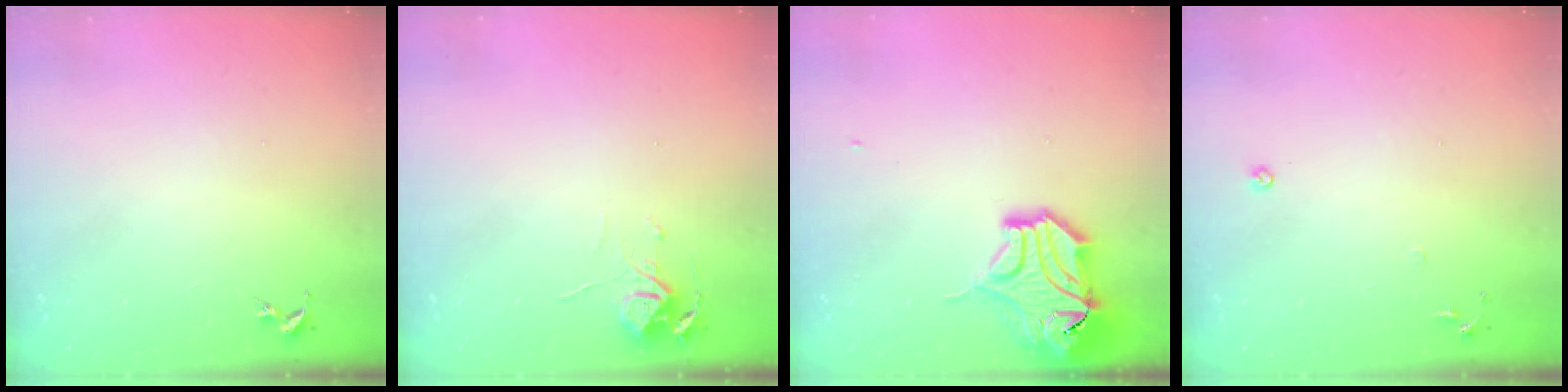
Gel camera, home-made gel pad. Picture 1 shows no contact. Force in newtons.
{"total": 6.1, "press": 6.1, "slide": 0.4}
{"total": 16.0, "press": 15.9, "slide": 2.1}
{"total": 6.1, "press": 6.1, "slide": 0.7}